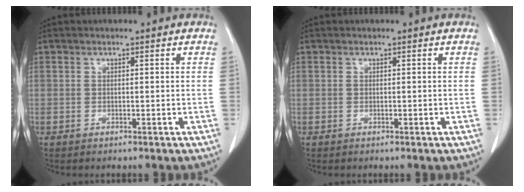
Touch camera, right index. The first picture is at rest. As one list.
[{"total": 0.0}]